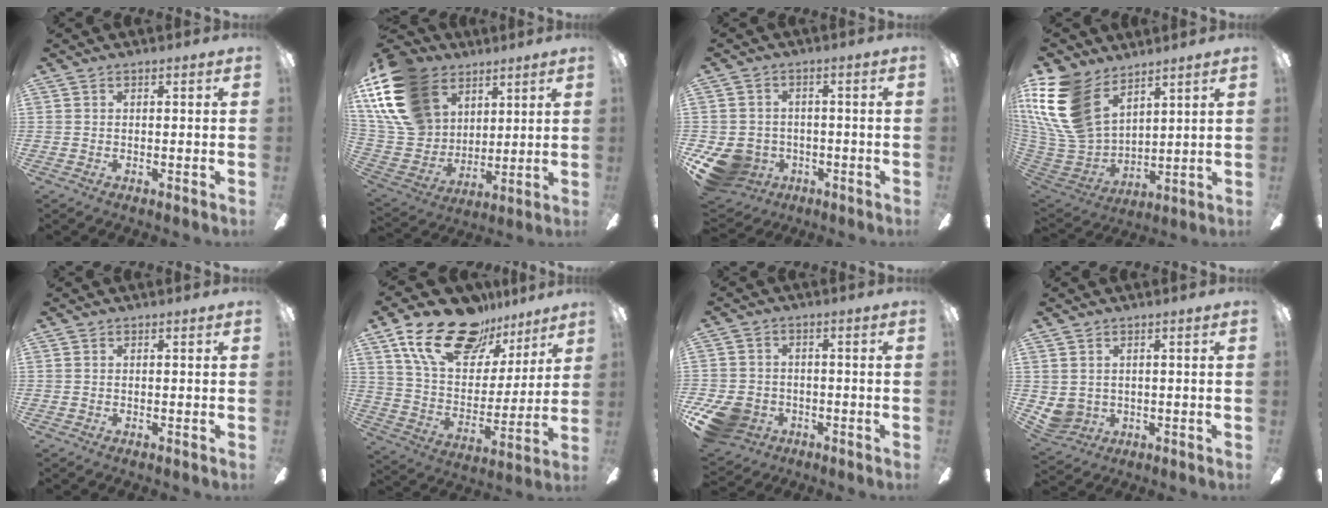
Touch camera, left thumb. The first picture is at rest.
{"total": 20.9, "force": [10.8, 14.7, 10.2], "torque": [-0.236, -0.038, 0.205]}
{"total": 9.0, "force": [-3.9, 7.6, 2.9], "torque": [-0.085, 0.019, -0.068]}
{"total": 21.1, "force": [10.8, 13.3, 12.3], "torque": [-0.294, -0.054, 0.198]}
{"total": 0.0}
{"total": 22.4, "force": [15.0, 11.8, 11.8], "torque": [-0.209, -0.077, 0.270]}
{"total": 9.8, "force": [-4.7, 7.5, 4.2], "torque": [-0.104, 0.027, -0.086]}
{"total": 4.0, "force": [1.0, 3.8, 0.7], "torque": [-0.037, -0.004, 0.019]}